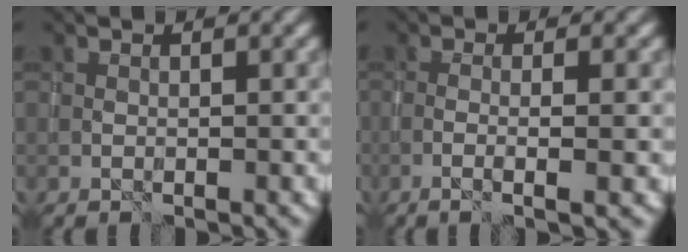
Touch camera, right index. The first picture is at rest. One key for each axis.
{"total": 3.0, "fx": -0.8, "fy": 0.4, "fz": 2.9, "tx": -0.044, "ty": 0.003, "tz": -0.020}